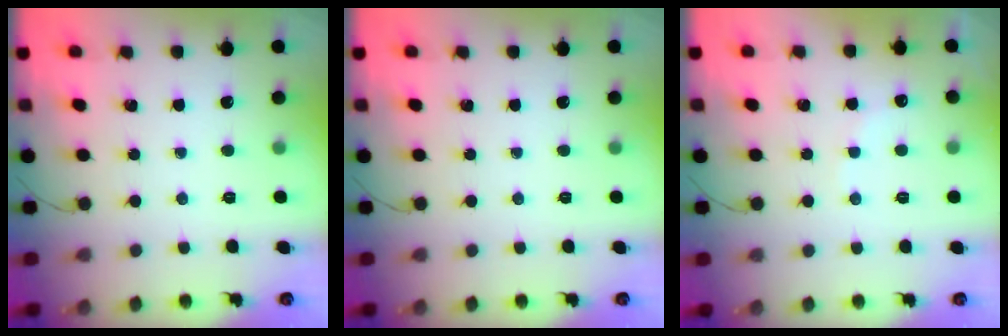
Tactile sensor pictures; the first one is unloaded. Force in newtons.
{"total": 0.0}
{"total": 5.9, "press": 5.9, "slide": 1.0}